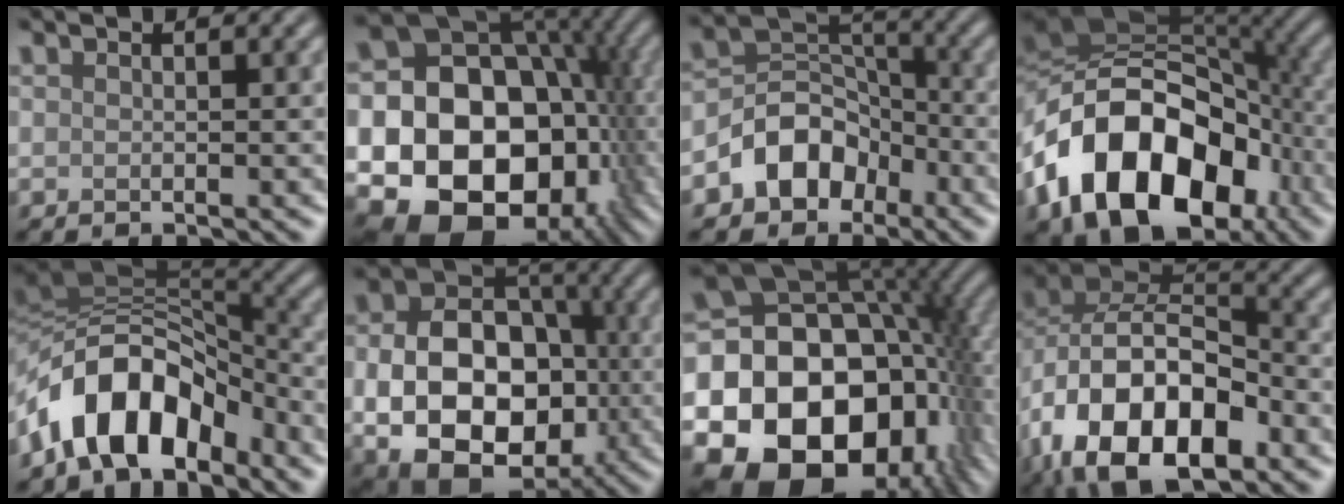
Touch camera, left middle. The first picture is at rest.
{"total": 22.3, "force": [-4.4, 17.6, 13.0], "torque": [-0.200, -0.007, -0.081]}
{"total": 6.2, "force": [-3.2, 4.6, 2.6], "torque": [-0.024, 0.004, -0.064]}
{"total": 16.1, "force": [-6.1, 10.7, 10.4], "torque": [-0.181, 0.006, -0.113]}
{"total": 10.5, "force": [-5.5, 5.9, 6.8], "torque": [-0.103, 0.018, -0.107]}
{"total": 13.8, "force": [-2.7, 10.0, 9.2], "torque": [-0.155, -0.027, -0.046]}
{"total": 20.8, "force": [-4.4, 15.4, 13.3], "torque": [-0.245, -0.029, -0.054]}
{"total": 15.0, "force": [-6.1, 8.9, 10.4], "torque": [-0.192, -0.024, -0.108]}